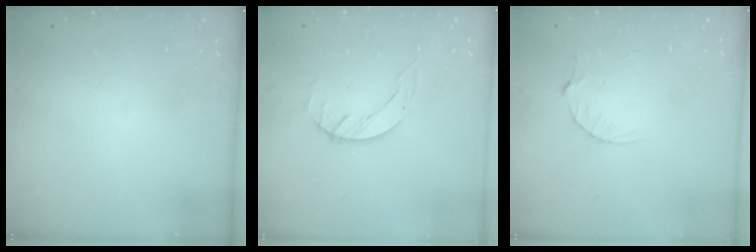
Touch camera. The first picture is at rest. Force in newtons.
{"total": 2.1, "press": 2.0, "slide": 0.3}
{"total": 4.4, "press": 4.4, "slide": 0.6}